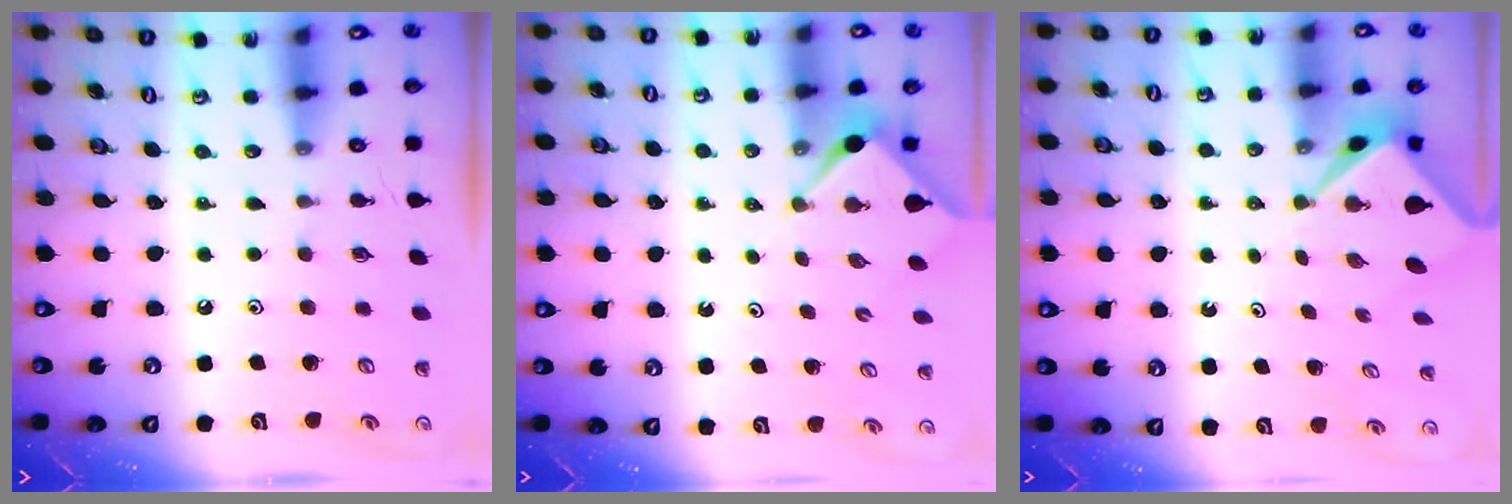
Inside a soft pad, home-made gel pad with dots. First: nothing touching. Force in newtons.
{"total": 2.8, "press": 2.8, "slide": 0.5}
{"total": 2.3, "press": 2.3, "slide": 0.3}